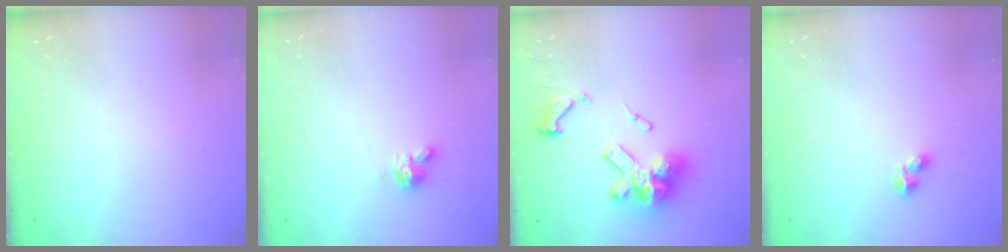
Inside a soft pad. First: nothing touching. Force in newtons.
{"total": 3.3, "press": 3.3, "slide": 0.3}
{"total": 15.4, "press": 15.3, "slide": 1.5}
{"total": 2.7, "press": 2.7, "slide": 0.5}